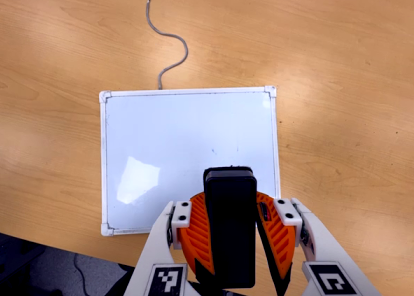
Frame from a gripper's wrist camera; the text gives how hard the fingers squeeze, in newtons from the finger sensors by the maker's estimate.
{"total": 10.1, "left": 9.5, "right": 10.7}